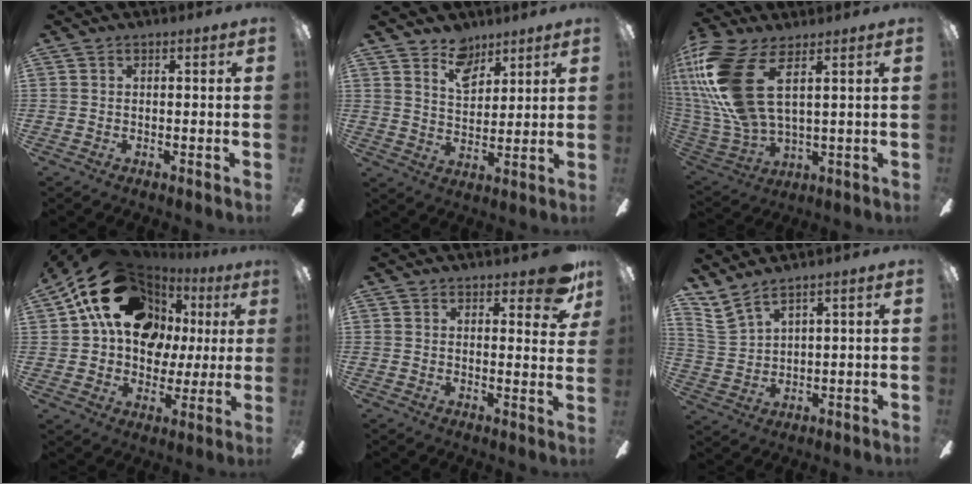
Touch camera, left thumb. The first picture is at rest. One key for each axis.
{"total": 7.0, "fx": 5.5, "fy": 3.8, "fz": 2.3, "tx": -0.031, "ty": -0.024, "tz": 0.099}
{"total": 20.6, "fx": 7.6, "fy": 9.1, "fz": 16.8, "tx": -0.380, "ty": -0.032, "tz": 0.129}
{"total": 22.5, "fx": 8.7, "fy": 16.6, "fz": 12.4, "tx": -0.217, "ty": -0.023, "tz": 0.168}
{"total": 8.7, "fx": 5.5, "fy": 3.1, "fz": 5.9, "tx": -0.066, "ty": -0.025, "tz": 0.091}
{"total": 5.6, "fx": 4.8, "fy": 1.2, "fz": 2.5, "tx": -0.061, "ty": -0.027, "tz": 0.093}